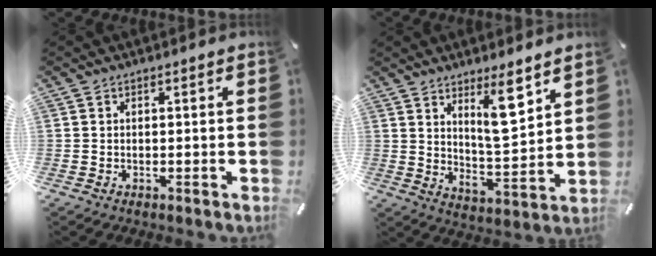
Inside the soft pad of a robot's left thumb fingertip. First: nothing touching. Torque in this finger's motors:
{"motor_torque": [1.43, 1.32, 1.07, -0.77, 0.32]}